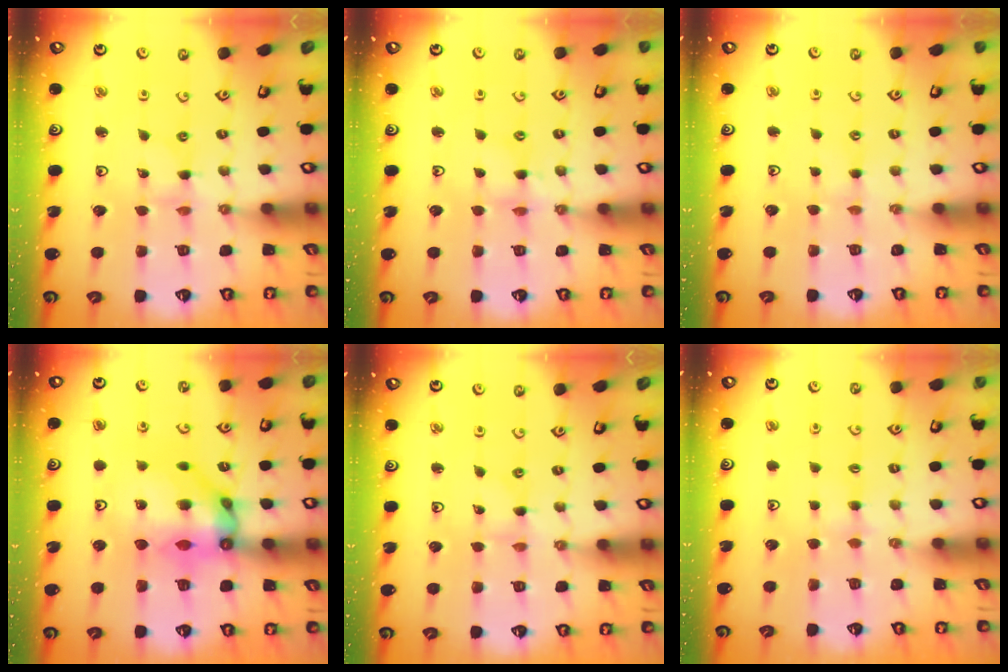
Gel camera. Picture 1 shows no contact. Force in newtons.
{"total": 3.6, "press": 3.5, "slide": 0.4}
{"total": 1.3, "press": 1.2, "slide": 0.3}
{"total": 12.9, "press": 12.8, "slide": 1.3}
{"total": 0.0}
{"total": 3.1, "press": 3.1, "slide": 0.4}